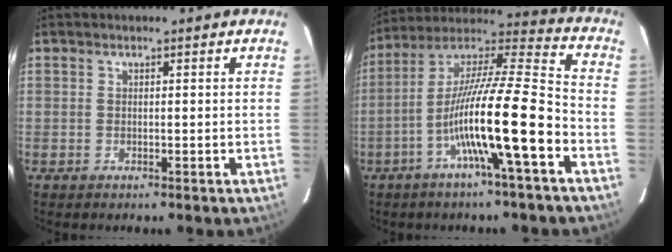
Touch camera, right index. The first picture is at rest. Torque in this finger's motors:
{"motor_torque": [1.55, -0.59, 1.05, 0.21]}